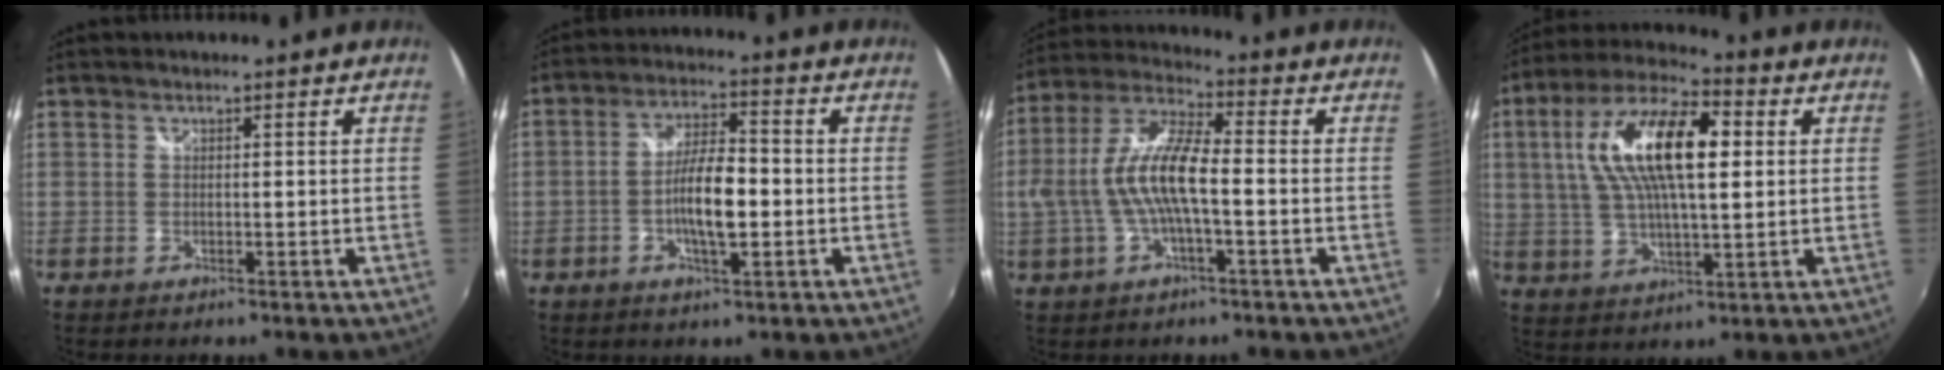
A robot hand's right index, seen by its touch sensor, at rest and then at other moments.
{"total": 8.2, "force": [-1.9, 2.3, 7.6], "torque": [-0.144, 0.005, -0.034]}
{"total": 11.9, "force": [-1.5, 2.9, 11.5], "torque": [-0.226, 0.007, -0.026]}
{"total": 17.3, "force": [3.8, 6.5, 15.6], "torque": [-0.295, 0.023, 0.061]}